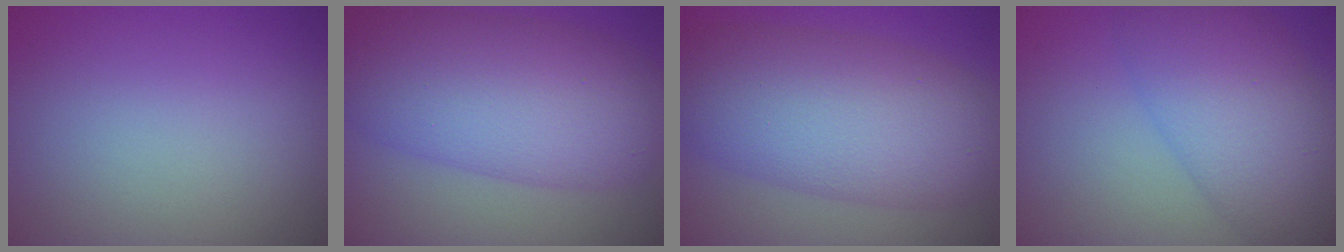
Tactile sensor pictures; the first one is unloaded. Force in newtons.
{"total": 10.0, "press": 10.0, "slide": 0.2}
{"total": 10.1, "press": 10.1, "slide": 0.5}
{"total": 8.0, "press": 8.0, "slide": 0.1}